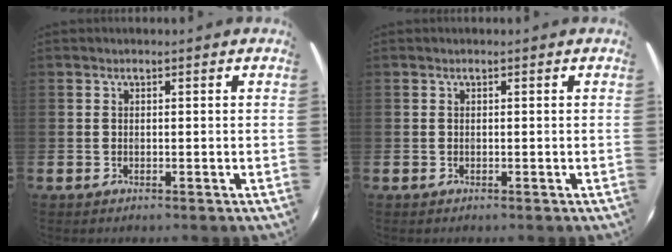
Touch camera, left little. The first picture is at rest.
{"total": 0.0}